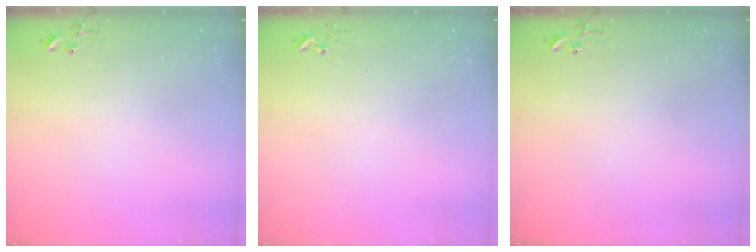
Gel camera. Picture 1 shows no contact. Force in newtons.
{"total": 2.7, "press": 2.7, "slide": 0.2}
{"total": 0.0}